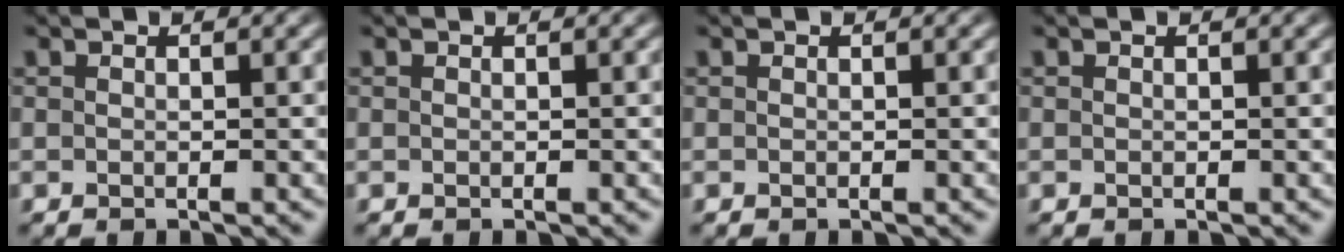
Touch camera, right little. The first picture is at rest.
{"total": 0.0}
{"total": 0.0}
{"total": 0.0}